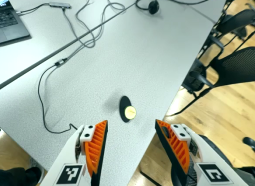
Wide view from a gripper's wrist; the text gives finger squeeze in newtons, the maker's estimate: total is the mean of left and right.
{"total": 0.0}